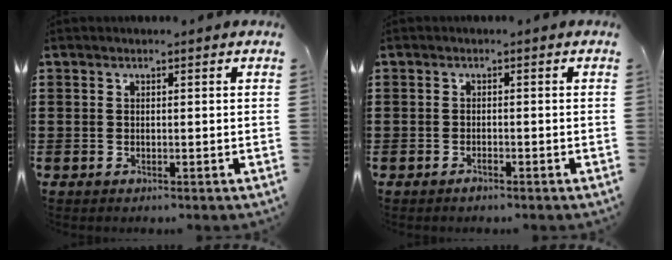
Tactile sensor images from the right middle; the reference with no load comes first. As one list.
[{"total": 0.9, "force": [-0.8, 0.1, 0.5], "torque": [-0.014, -0.006, -0.014]}]